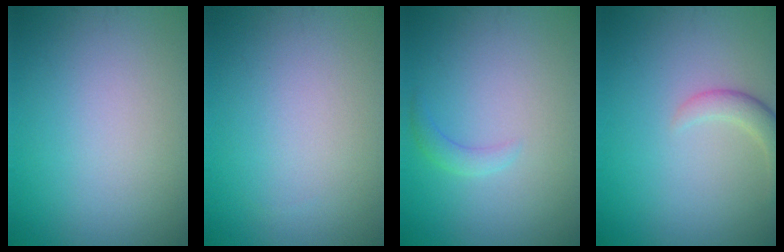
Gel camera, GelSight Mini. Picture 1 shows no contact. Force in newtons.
{"total": 0.0}
{"total": 1.4, "press": 1.4, "slide": 0.1}
{"total": 2.3, "press": 2.3, "slide": 0.2}